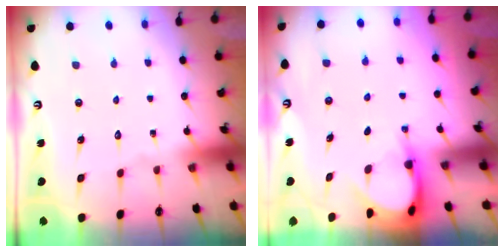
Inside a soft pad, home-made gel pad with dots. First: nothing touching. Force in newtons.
{"total": 3.7, "press": 3.7, "slide": 0.3}